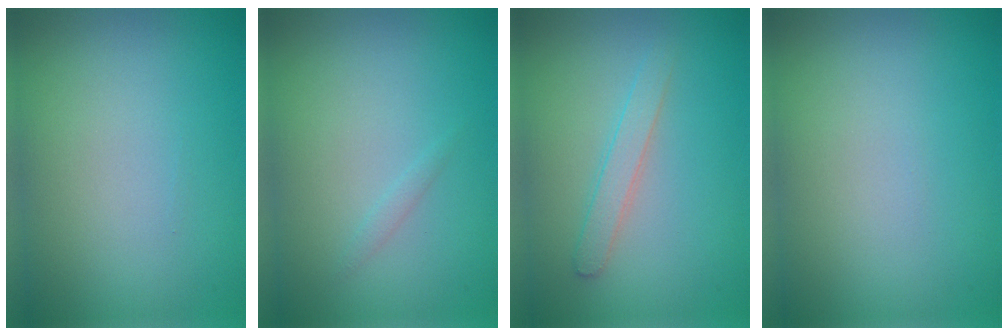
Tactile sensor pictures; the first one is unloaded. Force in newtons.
{"total": 0.5, "press": 0.5, "slide": 0.0}
{"total": 1.7, "press": 1.7, "slide": 0.1}
{"total": 0.0}